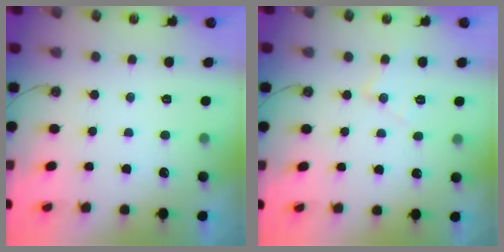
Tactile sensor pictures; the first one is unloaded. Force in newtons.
{"total": 7.4, "press": 7.4, "slide": 0.7}